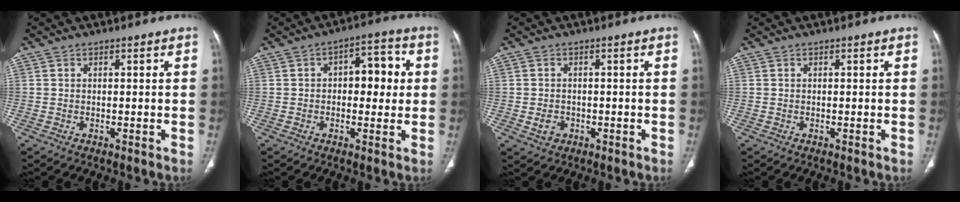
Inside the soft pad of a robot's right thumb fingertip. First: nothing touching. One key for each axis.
{"total": 8.5, "fx": 0.8, "fy": 4.8, "fz": 6.9, "tx": -0.055, "ty": 0.020, "tz": 0.006}
{"total": 2.5, "fx": -0.8, "fy": 2.1, "fz": 1.1, "tx": -0.015, "ty": 0.005, "tz": -0.005}
{"total": 0.0}